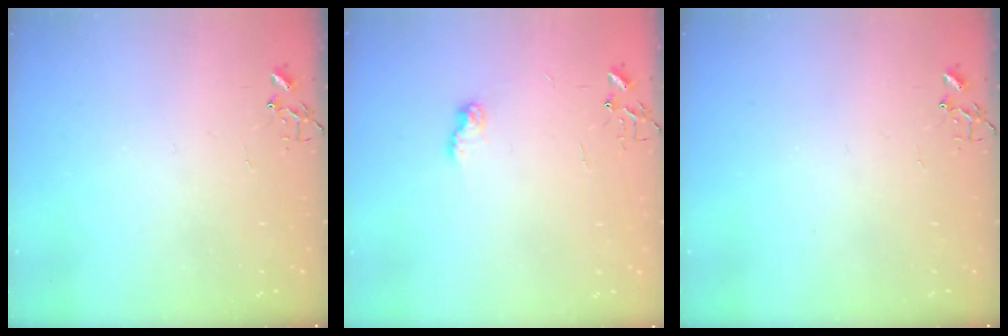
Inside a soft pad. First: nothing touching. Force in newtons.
{"total": 6.3, "press": 6.3, "slide": 0.1}
{"total": 0.0}